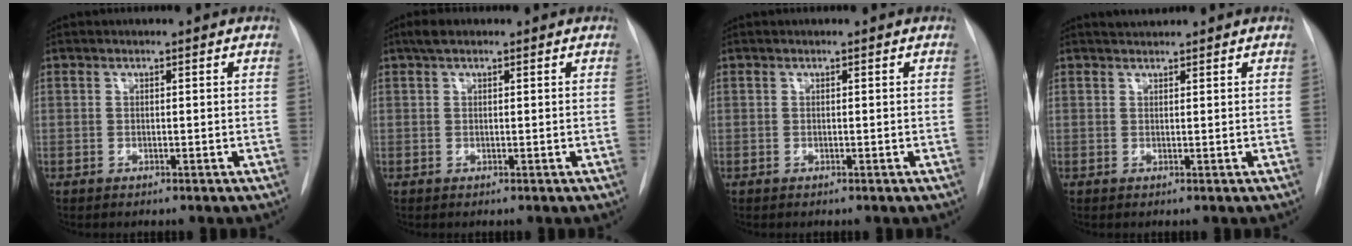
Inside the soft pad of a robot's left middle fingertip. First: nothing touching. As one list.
[{"total": 1.9, "force": [1.3, 0.8, 1.1], "torque": [-0.024, 0.016, 0.023]}, {"total": 0.0}, {"total": 1.3, "force": [1.3, 0.2, 0.1], "torque": [-0.010, 0.010, 0.025]}]